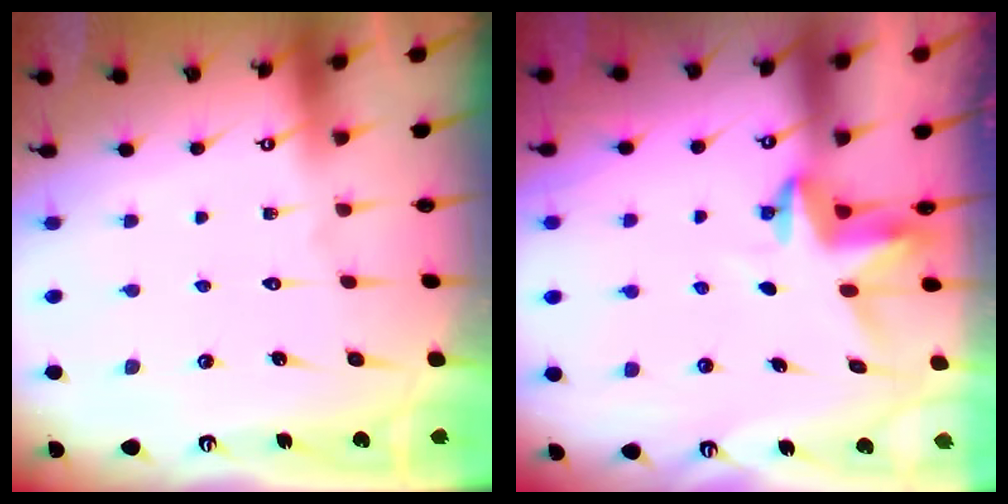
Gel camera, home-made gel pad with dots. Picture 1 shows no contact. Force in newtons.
{"total": 3.3, "press": 3.3, "slide": 0.4}